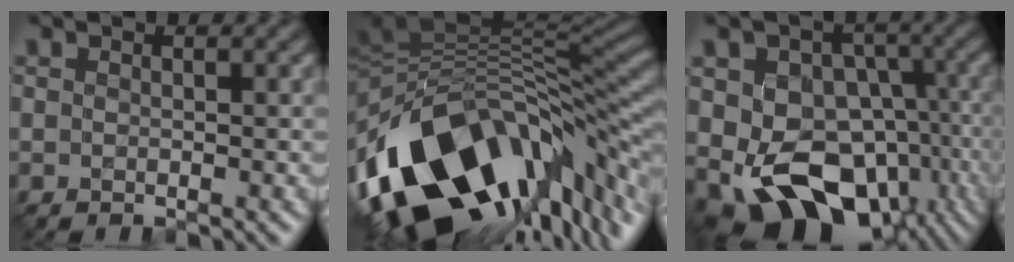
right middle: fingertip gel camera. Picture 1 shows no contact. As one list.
[{"total": 16.6, "force": [-4.3, 9.0, 13.3], "torque": [-0.223, -0.009, -0.063]}, {"total": 12.1, "force": [-3.5, 8.9, 7.4], "torque": [-0.111, -0.013, -0.055]}]